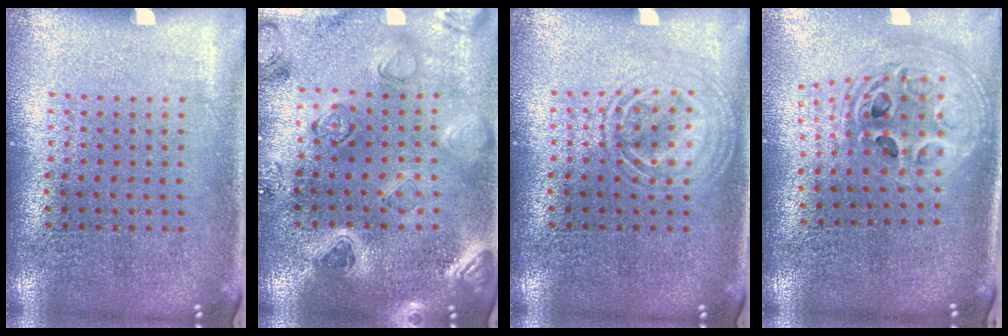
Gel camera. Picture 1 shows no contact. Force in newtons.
{"total": 2.2, "press": 2.2, "slide": 0.3}
{"total": 2.3, "press": 2.3, "slide": 0.3}
{"total": 2.4, "press": 1.8, "slide": 1.6}